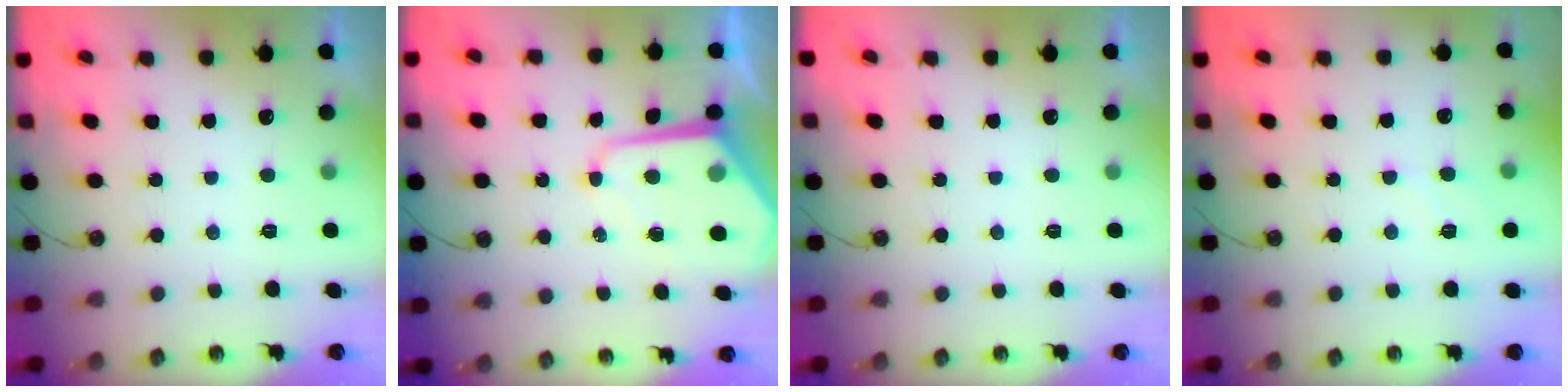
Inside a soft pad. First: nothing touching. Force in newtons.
{"total": 9.8, "press": 9.8, "slide": 0.8}
{"total": 0.0}
{"total": 4.7, "press": 4.7, "slide": 0.7}